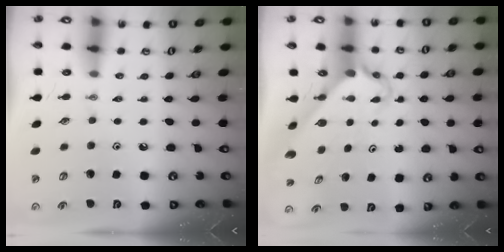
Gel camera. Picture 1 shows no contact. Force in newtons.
{"total": 3.8, "press": 3.7, "slide": 0.5}